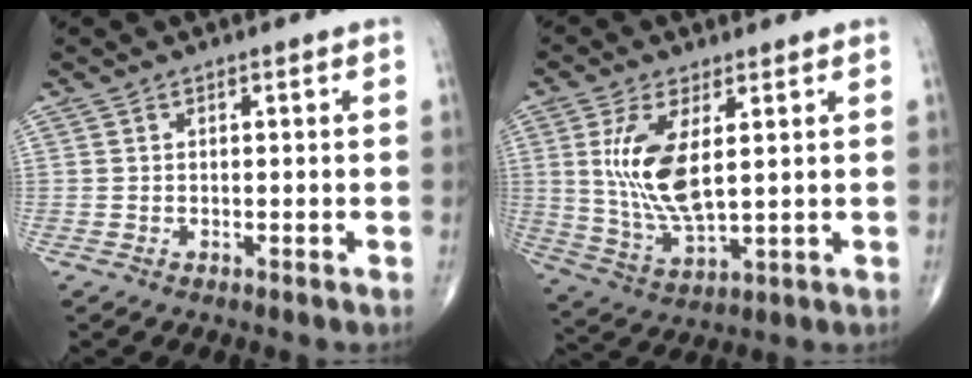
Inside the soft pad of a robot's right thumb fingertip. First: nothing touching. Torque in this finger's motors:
{"motor_torque": [1.21, 1.05, 1.37, -0.10, 0.56]}